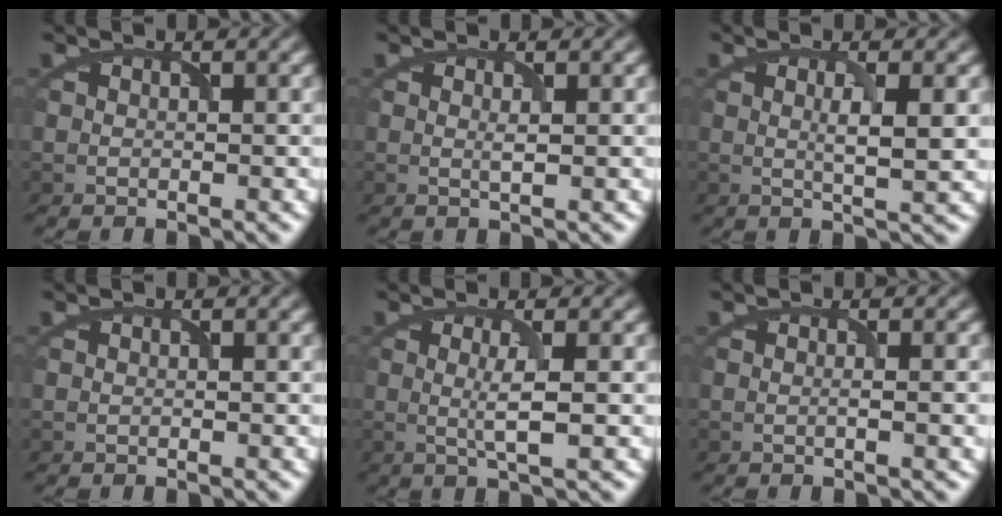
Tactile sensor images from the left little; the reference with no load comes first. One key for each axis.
{"total": 0.6, "fx": 0.1, "fy": 0.0, "fz": 0.6, "tx": -0.011, "ty": -0.002, "tz": 0.002}
{"total": 2.8, "fx": 0.3, "fy": 0.5, "fz": 2.7, "tx": -0.040, "ty": -0.003, "tz": 0.008}
{"total": 0.0}
{"total": 2.3, "fx": -0.1, "fy": 0.3, "fz": 2.2, "tx": -0.038, "ty": -0.002, "tz": 0.001}
{"total": 1.6, "fx": 0.0, "fy": 0.5, "fz": 1.5, "tx": -0.014, "ty": -0.003, "tz": -0.006}